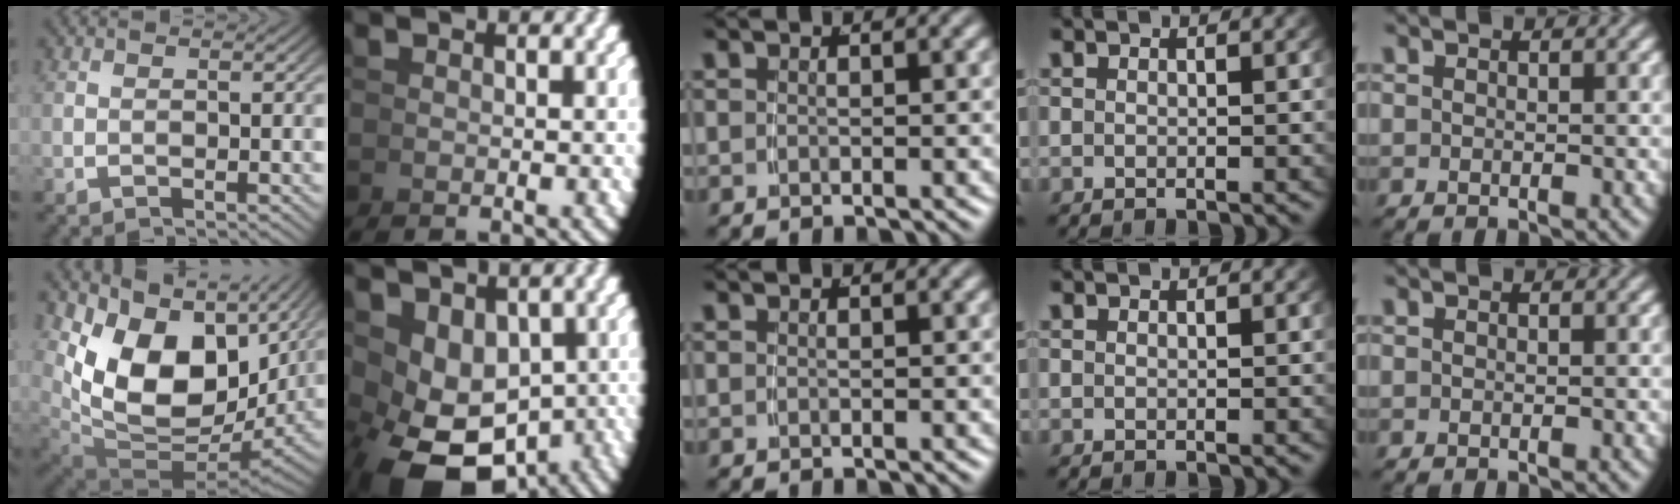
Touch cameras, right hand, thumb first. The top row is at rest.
{"thumb": {"total": 16.3, "force": [2.4, 10.2, 12.5], "torque": [-0.254, -0.037, 0.062]}, "index": {"total": 8.5, "force": [-2.8, 5.8, 5.6], "torque": [-0.129, -0.046, -0.015]}}